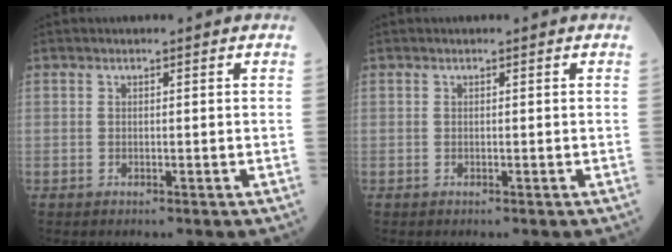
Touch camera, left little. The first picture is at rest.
{"total": 0.0}